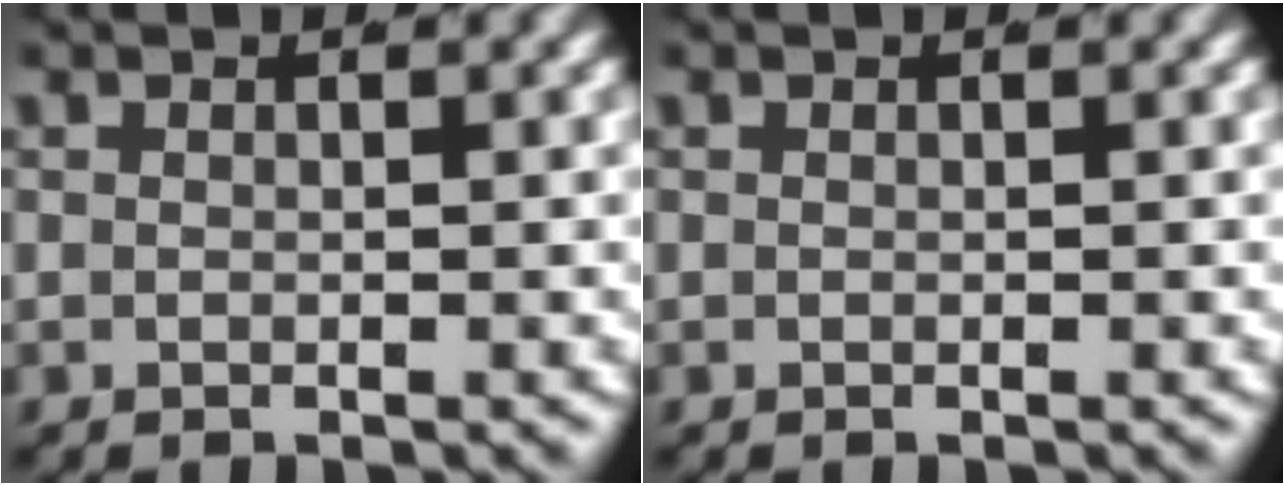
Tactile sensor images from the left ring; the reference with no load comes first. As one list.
[{"total": 0.0}]